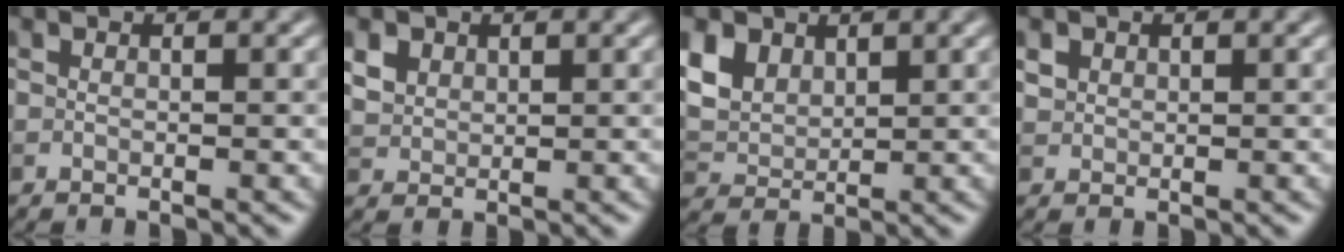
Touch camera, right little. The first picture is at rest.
{"total": 2.5, "force": [1.3, 1.9, 1.0], "torque": [-0.028, -0.003, 0.034]}
{"total": 5.0, "force": [2.5, 3.5, 2.6], "torque": [-0.073, 0.004, 0.054]}
{"total": 1.1, "force": [0.6, 0.9, 0.3], "torque": [-0.004, 0.000, 0.013]}